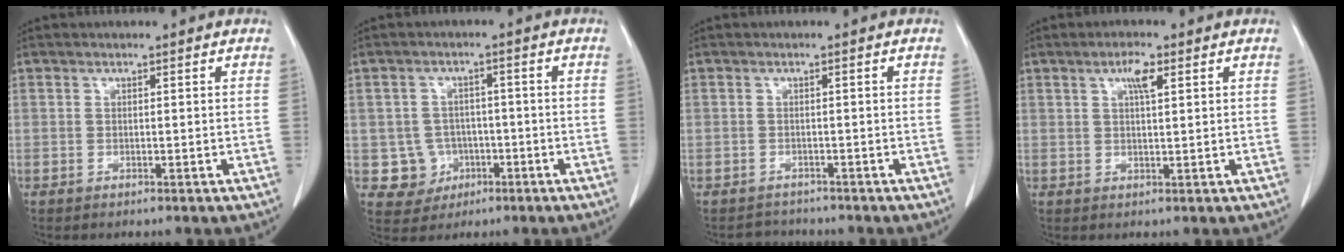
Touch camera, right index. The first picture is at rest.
{"total": 5.7, "force": [-1.3, 5.5, 0.8], "torque": [-0.008, 0.009, -0.012]}
{"total": 2.1, "force": [-2.0, 0.7, -0.6], "torque": [0.008, -0.005, -0.030]}
{"total": 3.1, "force": [1.4, 0.5, 2.7], "torque": [-0.051, 0.002, 0.024]}